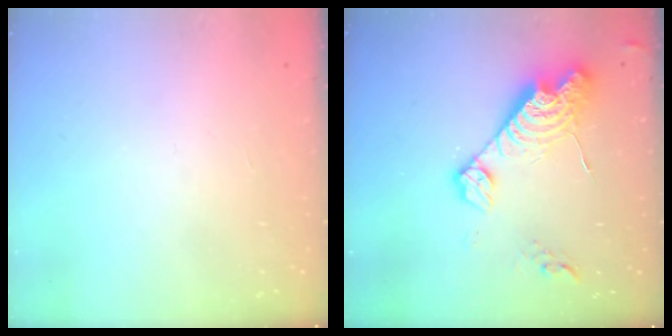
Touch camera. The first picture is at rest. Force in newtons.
{"total": 15.2, "press": 15.2, "slide": 1.1}